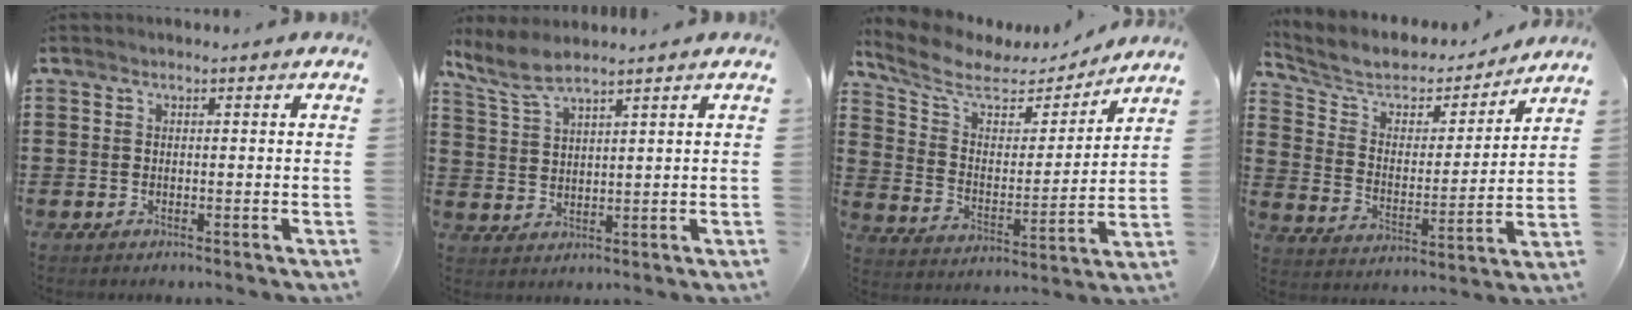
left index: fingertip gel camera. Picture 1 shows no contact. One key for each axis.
{"total": 4.8, "fx": 4.0, "fy": 0.7, "fz": 2.5, "tx": -0.061, "ty": -0.006, "tz": 0.073}
{"total": 7.9, "fx": 6.2, "fy": 3.2, "fz": 3.7, "tx": -0.103, "ty": -0.032, "tz": 0.105}
{"total": 5.9, "fx": 5.1, "fy": 2.5, "fz": 1.8, "tx": -0.068, "ty": -0.032, "tz": 0.082}